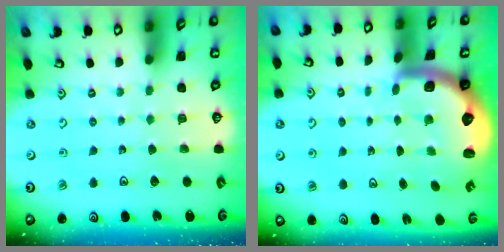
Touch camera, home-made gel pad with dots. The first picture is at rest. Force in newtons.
{"total": 2.8, "press": 2.5, "slide": 1.4}